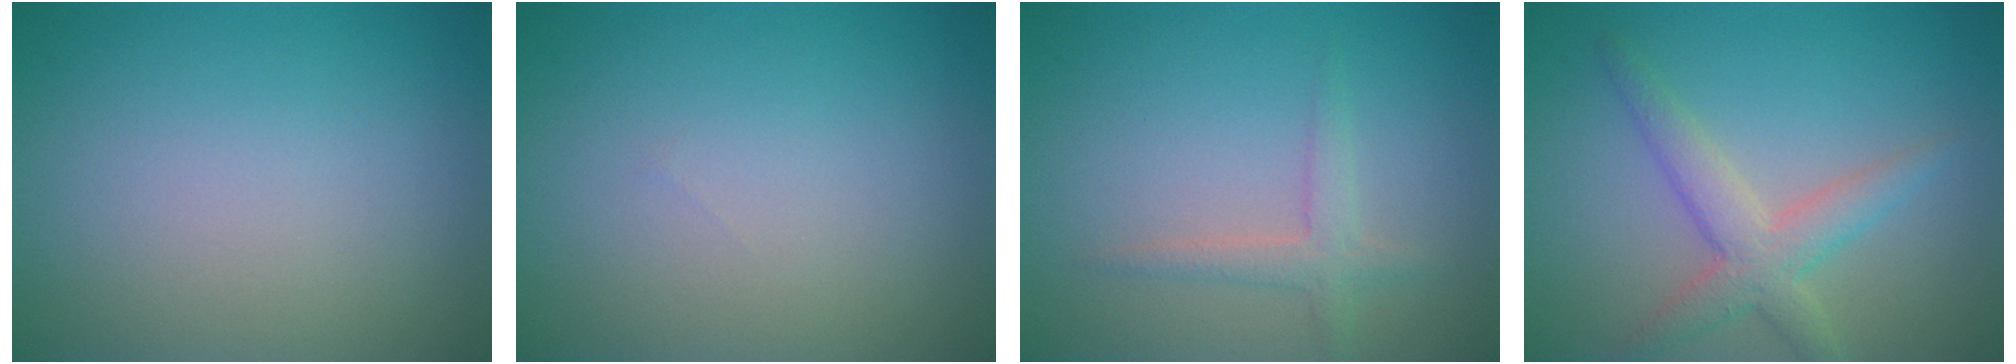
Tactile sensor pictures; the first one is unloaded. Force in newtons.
{"total": 0.0}
{"total": 1.9, "press": 1.9, "slide": 0.1}
{"total": 3.6, "press": 3.6, "slide": 0.2}